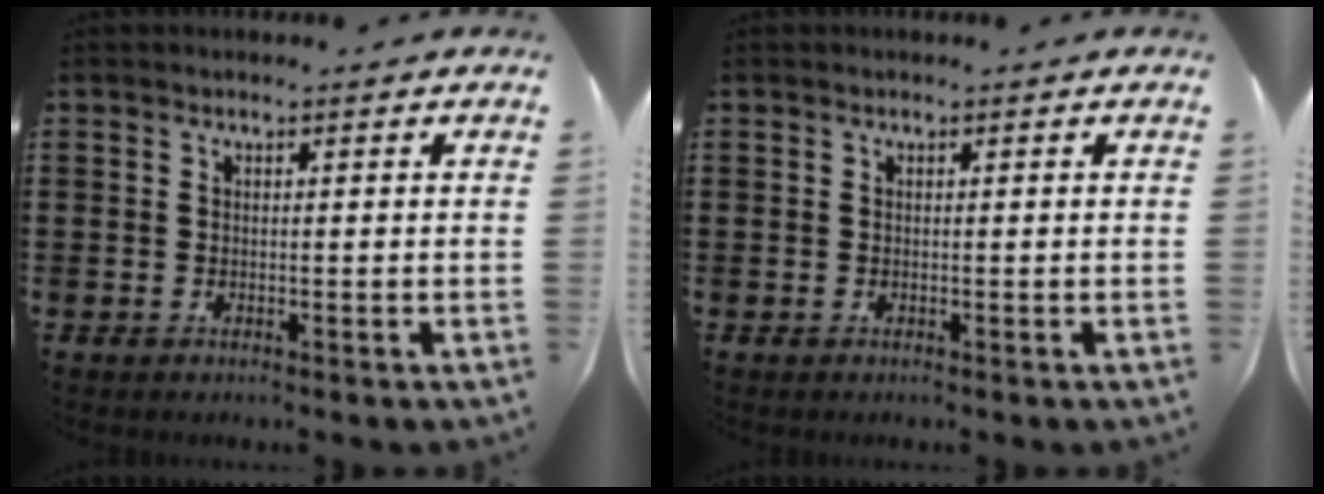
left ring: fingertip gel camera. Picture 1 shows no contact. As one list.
[{"total": 0.0}]